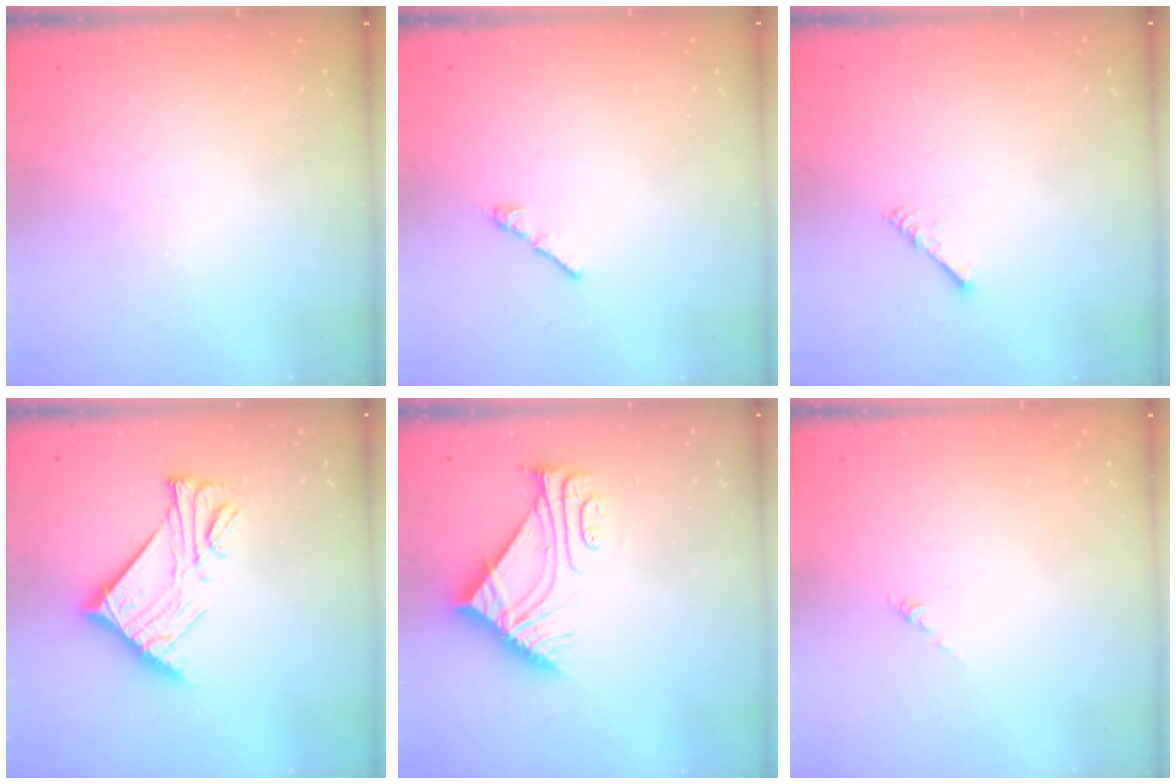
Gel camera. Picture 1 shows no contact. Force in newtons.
{"total": 3.0, "press": 2.9, "slide": 0.8}
{"total": 2.2, "press": 2.1, "slide": 0.5}
{"total": 15.4, "press": 15.4, "slide": 0.4}
{"total": 9.0, "press": 9.0, "slide": 0.1}
{"total": 0.0}